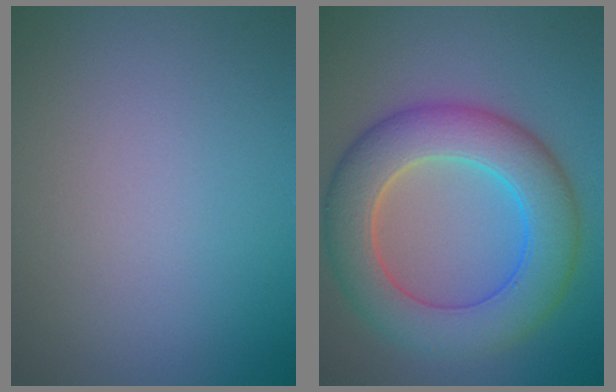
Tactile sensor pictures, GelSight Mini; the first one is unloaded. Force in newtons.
{"total": 8.6, "press": 8.6, "slide": 0.2}